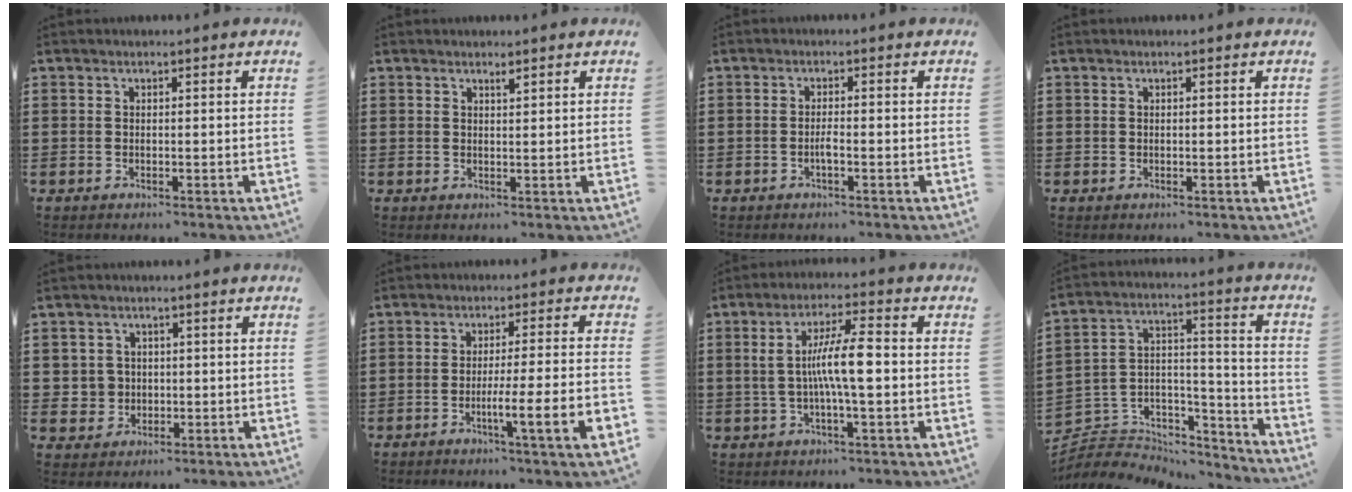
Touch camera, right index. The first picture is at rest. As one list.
[{"total": 1.0, "force": [0.9, 0.1, 0.5], "torque": [-0.010, 0.000, 0.016]}, {"total": 1.8, "force": [-0.7, 0.1, 1.6], "torque": [-0.031, 0.000, -0.014]}, {"total": 0.0}, {"total": 3.2, "force": [-0.1, 3.1, 0.4], "torque": [-0.023, 0.008, -0.004]}, {"total": 7.3, "force": [-3.2, -0.3, 6.5], "torque": [-0.106, -0.012, -0.056]}, {"total": 8.2, "force": [-0.3, 1.1, 8.1], "torque": [-0.149, 0.001, -0.012]}, {"total": 4.4, "force": [-2.9, 3.2, 0.7], "torque": [-0.020, -0.003, -0.058]}]